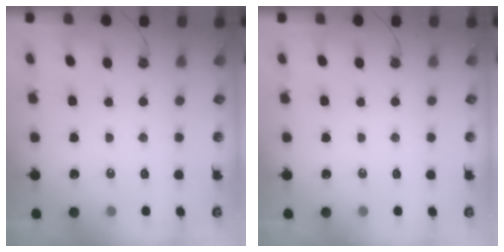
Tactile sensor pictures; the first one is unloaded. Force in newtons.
{"total": 0.0}